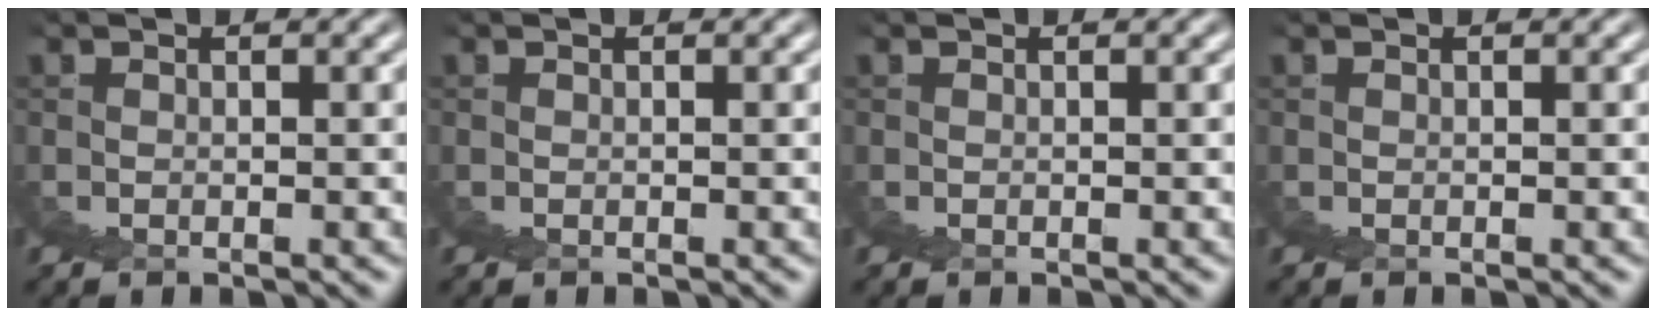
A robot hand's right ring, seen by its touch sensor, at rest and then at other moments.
{"total": 0.0}
{"total": 0.0}
{"total": 0.0}